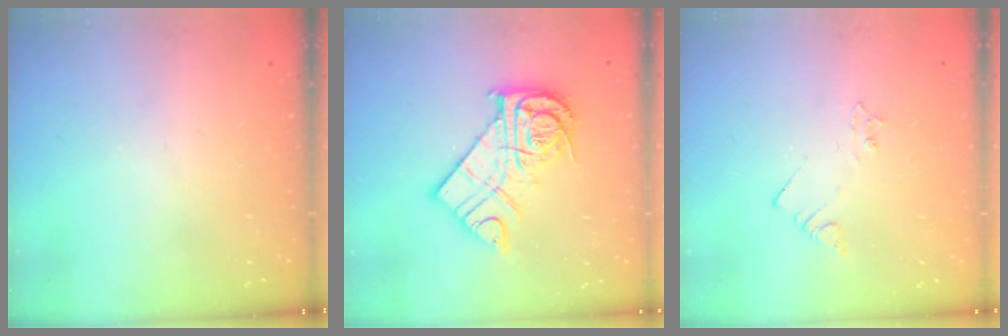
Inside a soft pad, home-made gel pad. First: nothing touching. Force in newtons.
{"total": 14.8, "press": 14.7, "slide": 1.2}
{"total": 1.9, "press": 1.9, "slide": 0.3}